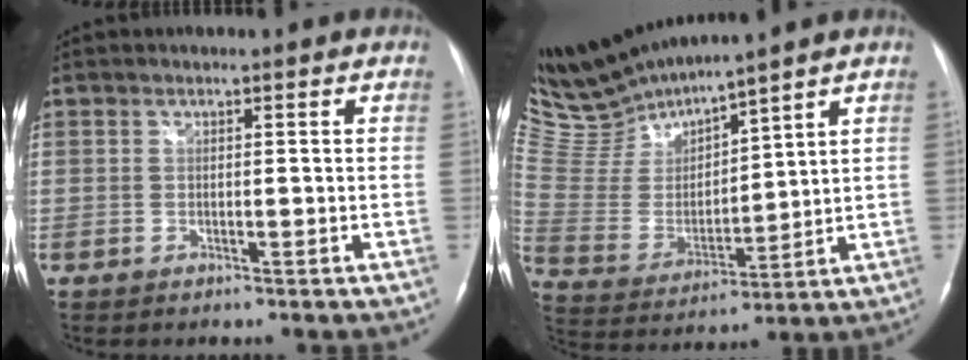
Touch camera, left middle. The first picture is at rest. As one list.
[{"total": 11.6, "force": [11.4, 0.1, 2.1], "torque": [-0.069, -0.002, 0.247]}]